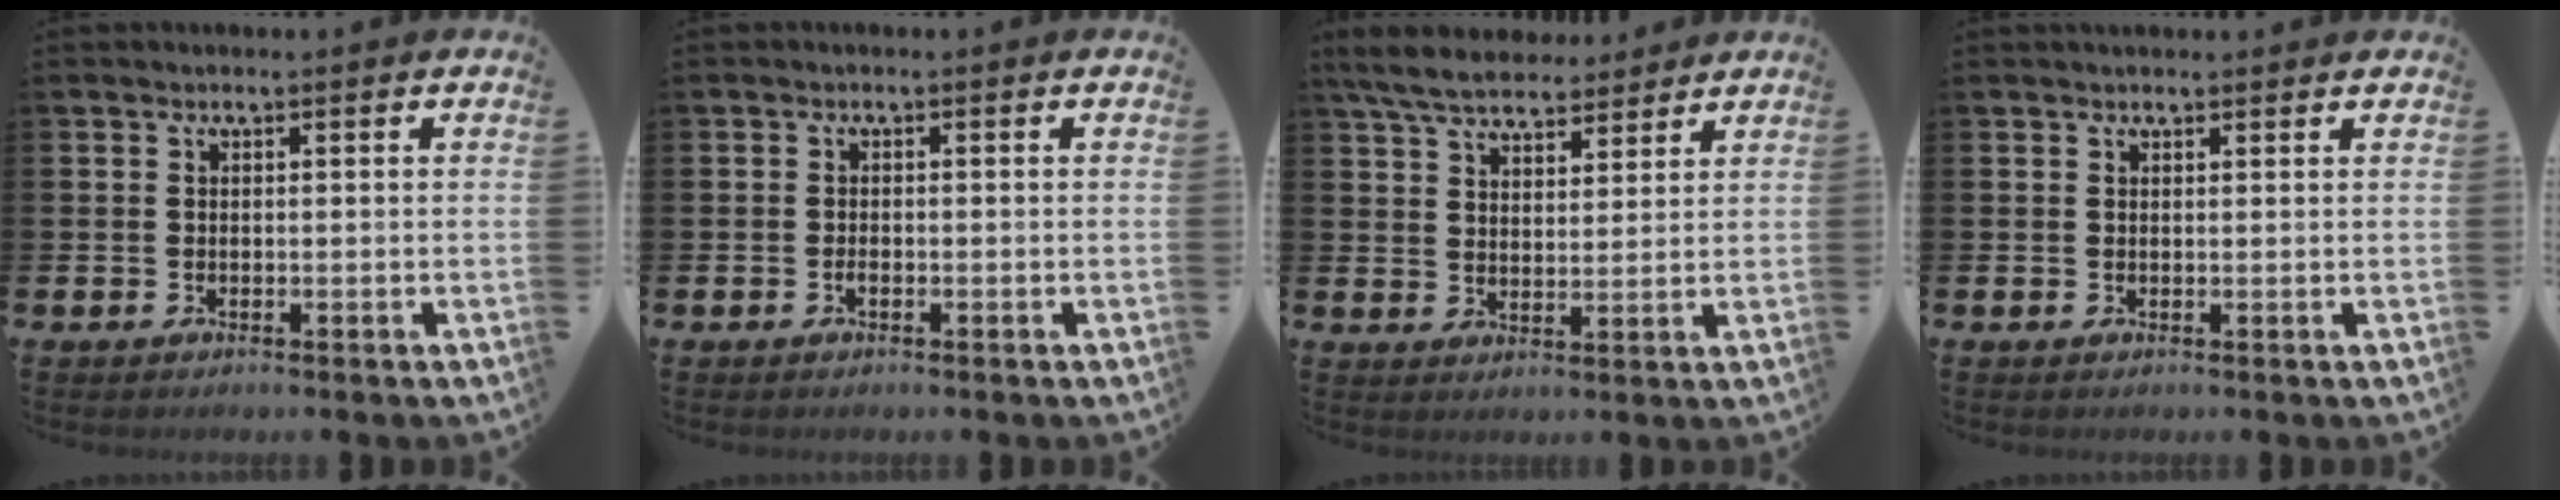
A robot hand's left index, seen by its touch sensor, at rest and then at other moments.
{"total": 0.8, "force": [-0.4, 0.4, 0.6], "torque": [-0.018, 0.000, -0.006]}
{"total": 6.7, "force": [6.2, 1.9, 1.7], "torque": [-0.059, -0.018, 0.114]}
{"total": 0.8, "force": [0.7, 0.2, 0.2], "torque": [0.005, -0.001, 0.011]}